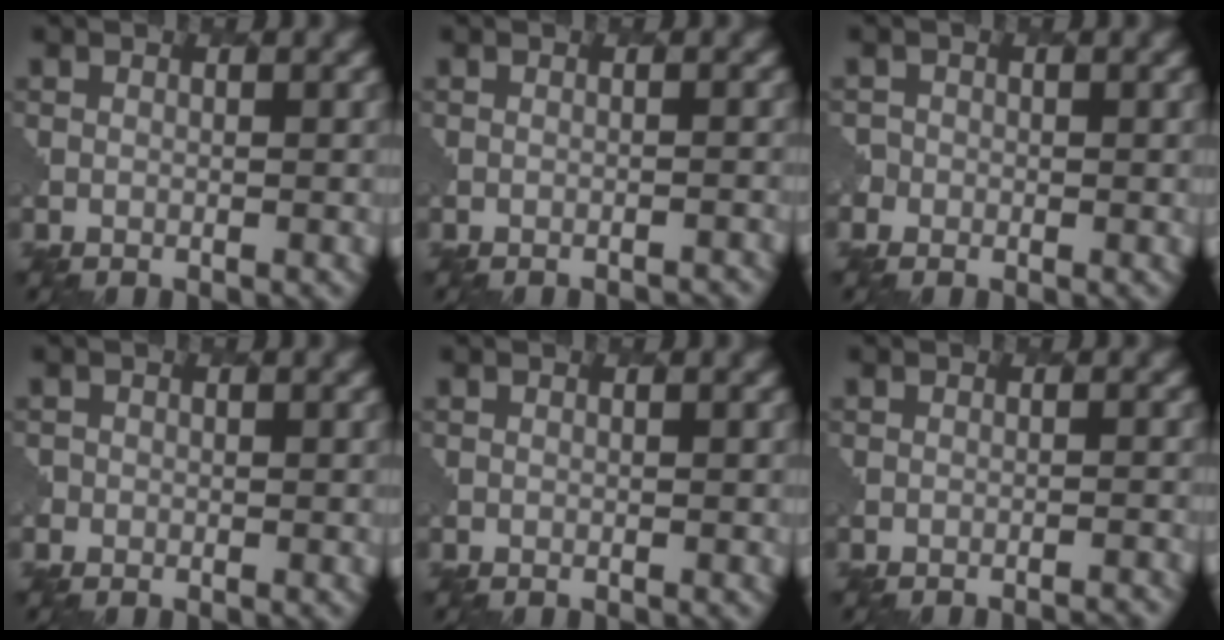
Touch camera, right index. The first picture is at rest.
{"total": 1.9, "force": [-1.8, 0.4, 0.5], "torque": [0.006, 0.011, -0.025]}
{"total": 1.4, "force": [-0.8, 1.1, -0.4], "torque": [0.012, 0.007, -0.014]}
{"total": 1.1, "force": [-0.5, 0.9, -0.4], "torque": [0.011, 0.003, -0.008]}
{"total": 0.0}
{"total": 2.4, "force": [-2.3, 0.4, 0.7], "torque": [0.000, 0.015, -0.034]}